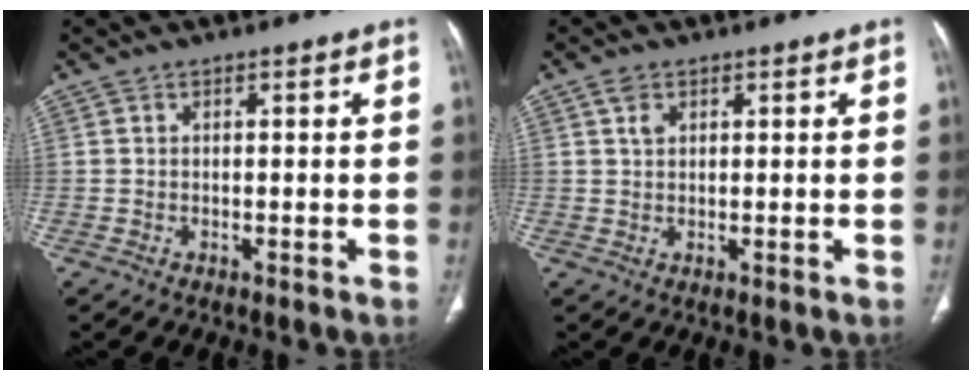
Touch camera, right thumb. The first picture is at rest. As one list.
[{"total": 2.3, "force": [1.1, 1.5, 1.3], "torque": [-0.020, -0.001, 0.023]}]